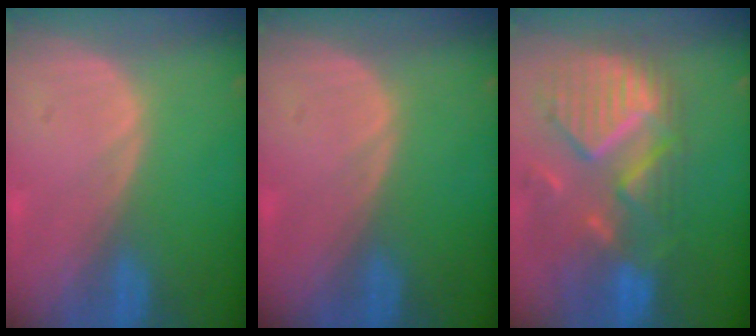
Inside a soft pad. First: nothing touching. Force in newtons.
{"total": 0.0}
{"total": 11.8, "press": 10.4, "slide": 5.5}